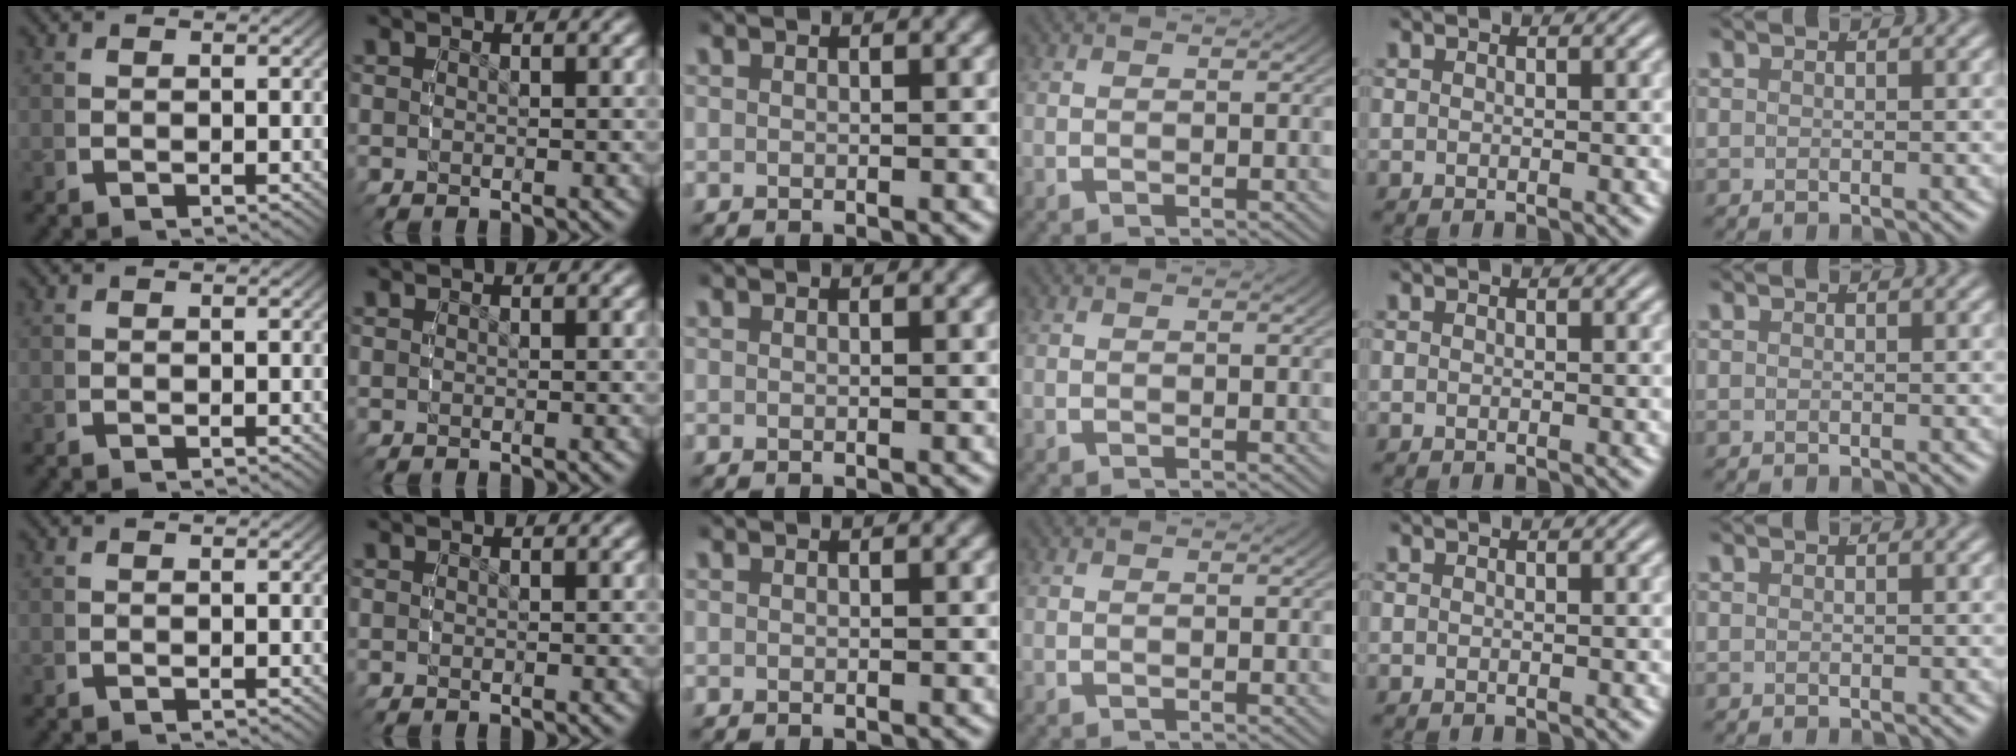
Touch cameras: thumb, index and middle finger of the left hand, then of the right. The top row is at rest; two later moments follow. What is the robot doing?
{"motion": "reach", "object": "measuring cup"}